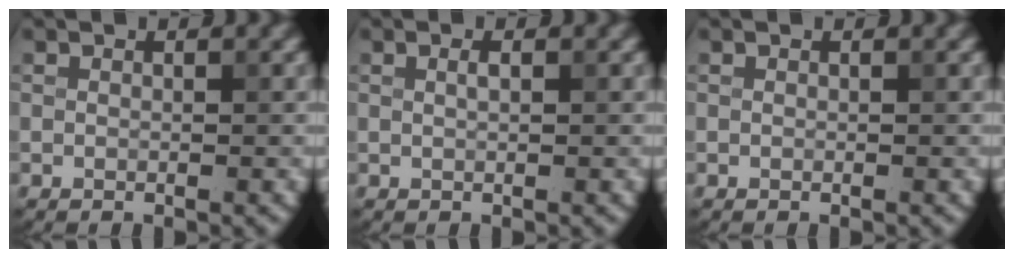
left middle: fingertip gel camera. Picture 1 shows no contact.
{"total": 0.7, "force": [0.2, 0.2, 0.6], "torque": [-0.011, 0.003, 0.003]}
{"total": 0.0}